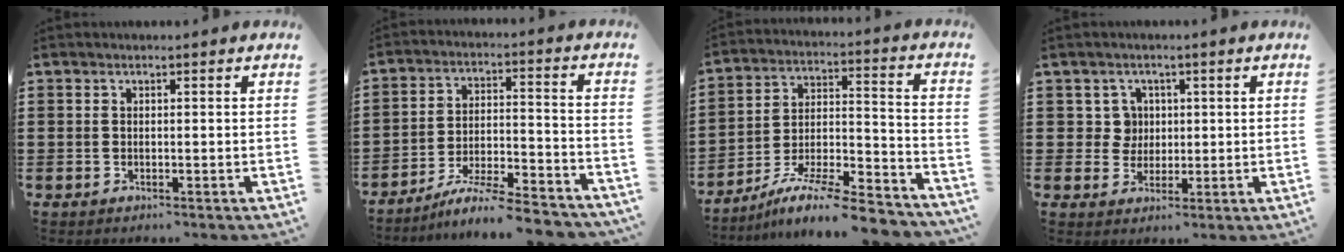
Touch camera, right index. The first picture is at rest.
{"total": 7.4, "force": [-6.8, 0.0, 3.0], "torque": [-0.045, -0.003, -0.132]}
{"total": 10.1, "force": [-8.6, 1.1, 5.1], "torque": [-0.076, 0.016, -0.168]}
{"total": 3.8, "force": [0.8, 3.5, 1.3], "torque": [-0.041, 0.010, 0.013]}